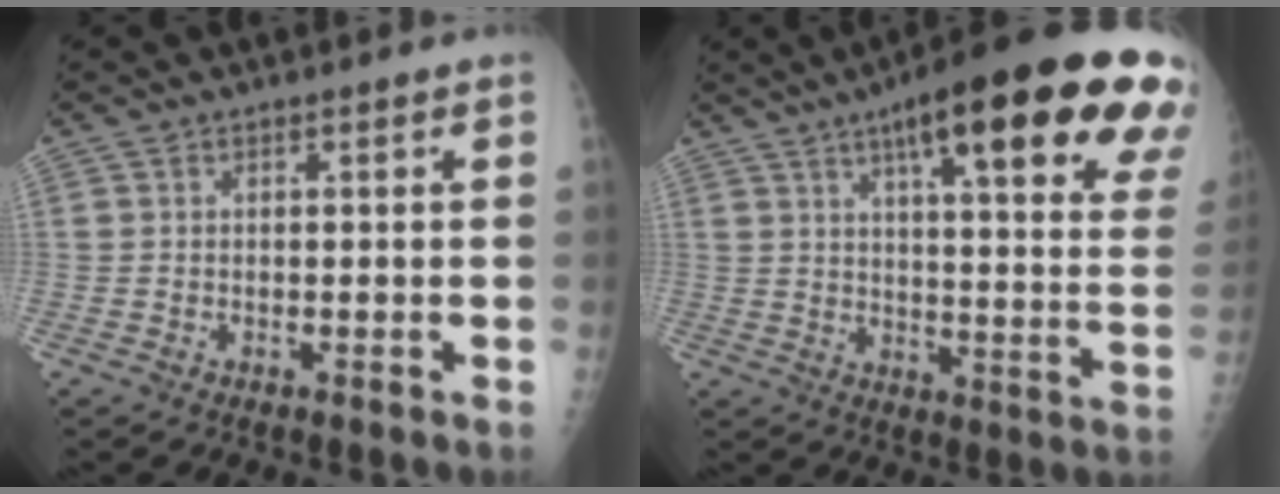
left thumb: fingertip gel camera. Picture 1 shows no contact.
{"total": 28.0, "force": [15.7, 6.0, 22.4], "torque": [-0.251, -0.026, 0.207]}